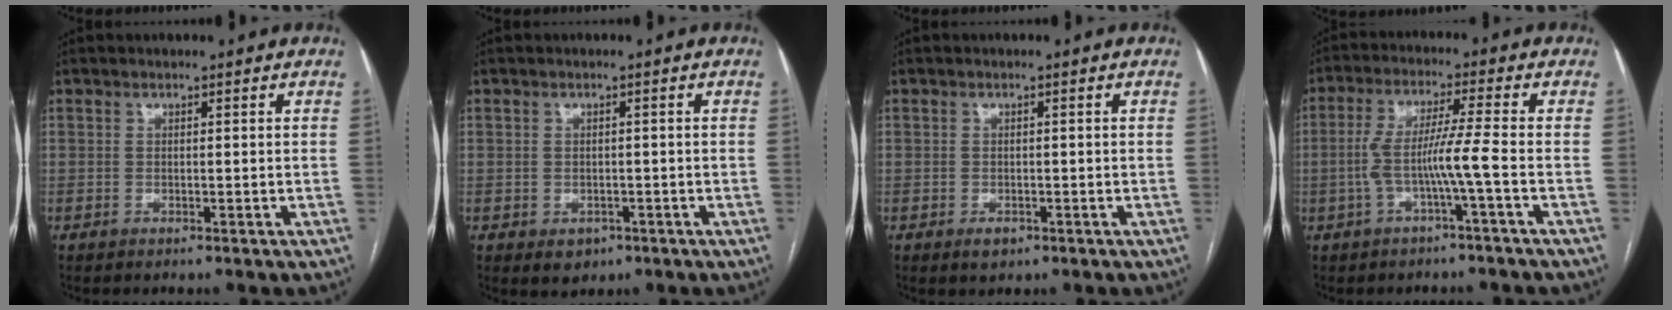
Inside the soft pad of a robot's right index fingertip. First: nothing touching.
{"total": 2.8, "force": [-1.2, 2.3, 1.1], "torque": [-0.009, 0.002, -0.006]}
{"total": 2.0, "force": [-1.0, 1.3, 1.0], "torque": [-0.012, 0.001, -0.008]}
{"total": 6.9, "force": [-1.9, -0.9, 6.6], "torque": [-0.134, 0.017, -0.034]}